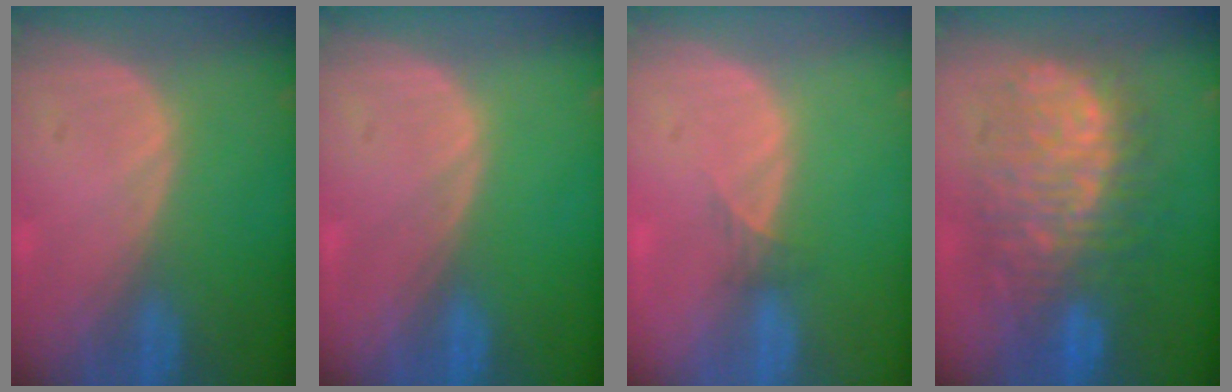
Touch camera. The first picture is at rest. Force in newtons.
{"total": 0.0}
{"total": 1.3, "press": 1.0, "slide": 0.8}
{"total": 12.3, "press": 12.2, "slide": 1.3}